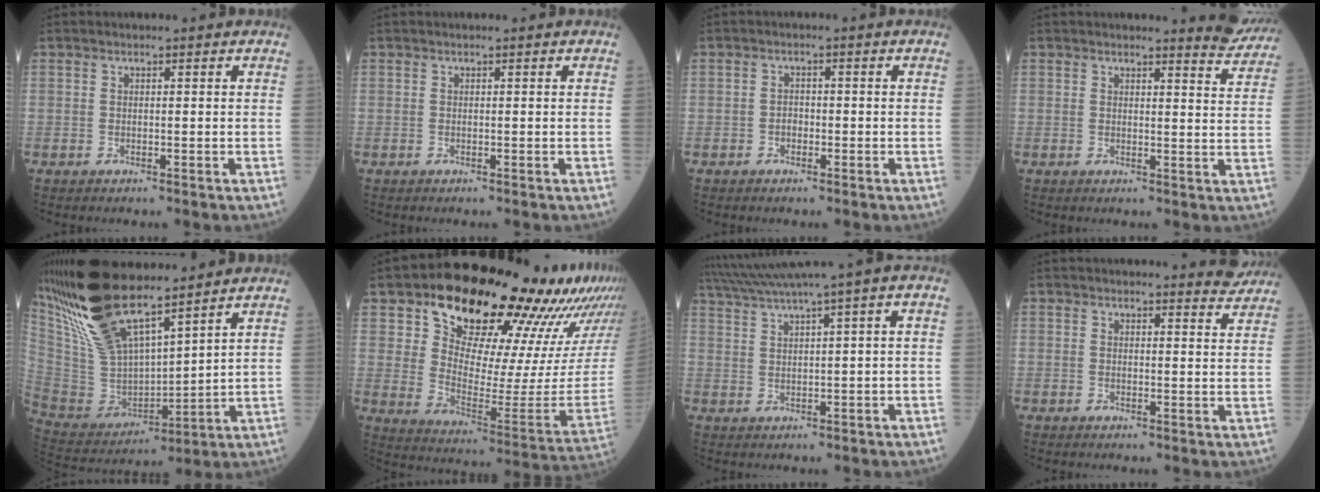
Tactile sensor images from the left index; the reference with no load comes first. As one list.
[{"total": 0.0}, {"total": 1.4, "force": [-0.6, 1.0, 0.7], "torque": [-0.008, 0.004, -0.010]}, {"total": 5.0, "force": [5.0, 0.4, -0.1], "torque": [0.007, -0.038, 0.035]}, {"total": 18.6, "force": [14.5, 4.2, 11.0], "torque": [-0.231, 0.002, 0.286]}, {"total": 24.6, "force": [18.3, 7.7, 14.6], "torque": [-0.209, -0.019, 0.251]}, {"total": 6.8, "force": [4.4, -1.4, 4.9], "torque": [-0.092, 0.027, 0.081]}, {"total": 2.6, "force": [2.6, 0.4, -0.5], "torque": [0.006, -0.023, 0.014]}]